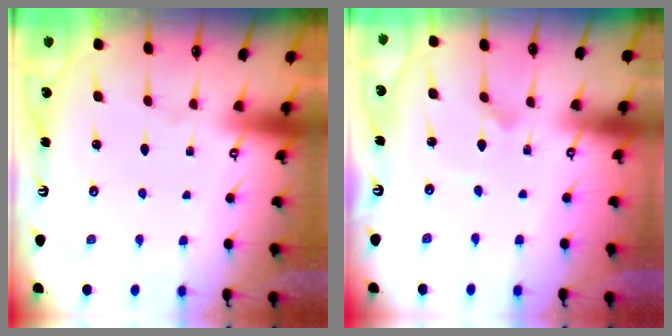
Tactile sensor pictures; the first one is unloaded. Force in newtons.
{"total": 0.8, "press": 0.8, "slide": 0.0}